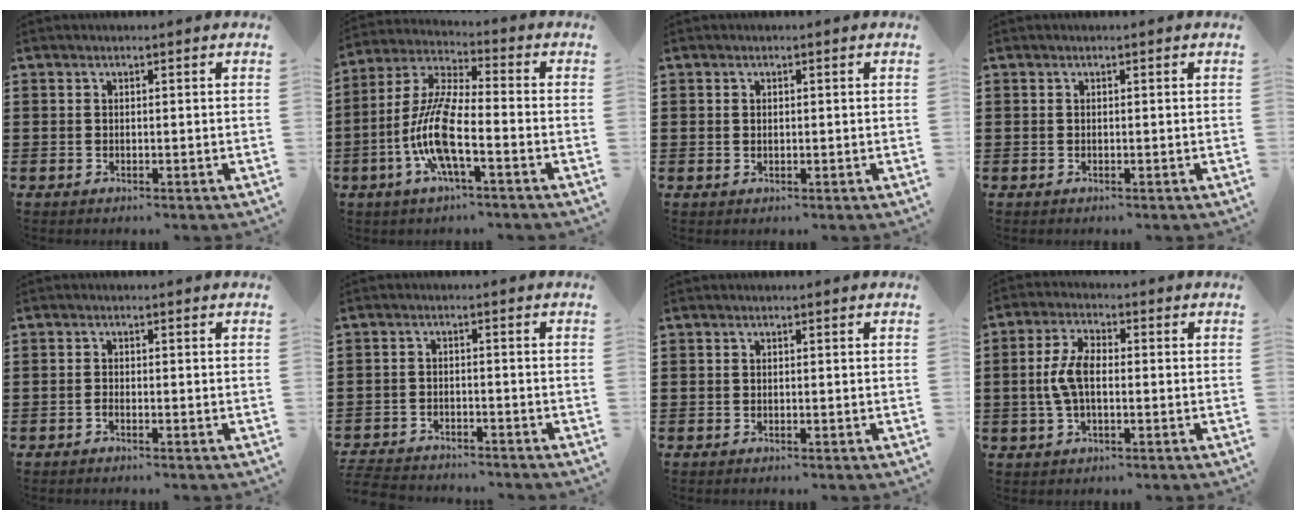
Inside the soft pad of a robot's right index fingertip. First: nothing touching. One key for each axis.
{"total": 10.1, "fx": -3.5, "fy": 2.1, "fz": 9.3, "tx": -0.216, "ty": -0.015, "tz": -0.072}
{"total": 0.5, "fx": 0.1, "fy": 0.4, "fz": 0.3, "tx": -0.008, "ty": 0.002, "tz": 0.002}
{"total": 0.0}
{"total": 0.9, "fx": -0.8, "fy": -0.1, "fz": 0.4, "tx": -0.009, "ty": -0.006, "tz": -0.014}
{"total": 3.5, "fx": -3.5, "fy": 0.1, "fz": -0.1, "tx": -0.012, "ty": -0.006, "tz": -0.077}
{"total": 0.0}
{"total": 6.0, "fx": -0.4, "fy": 2.7, "fz": 5.3, "tx": -0.125, "ty": -0.002, "tz": -0.015}